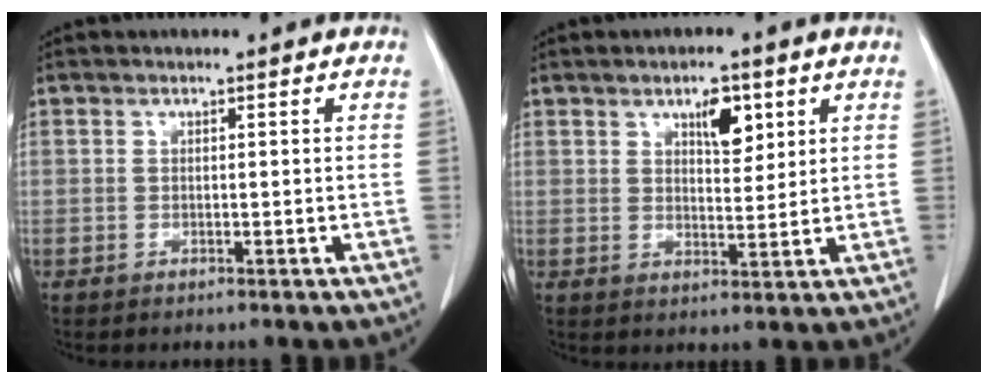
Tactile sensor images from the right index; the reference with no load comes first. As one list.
[{"total": 5.0, "force": [2.6, 2.0, 3.8], "torque": [-0.060, -0.001, 0.043]}]